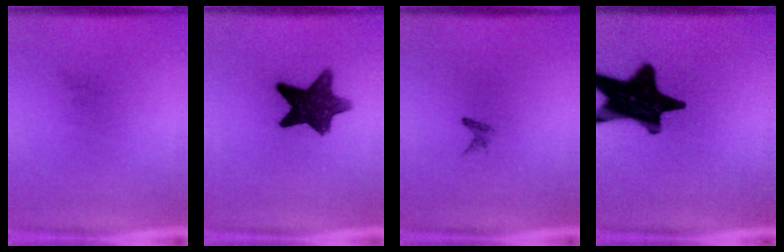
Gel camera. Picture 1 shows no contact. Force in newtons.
{"total": 10.8}
{"total": 0.9}
{"total": 19.9}